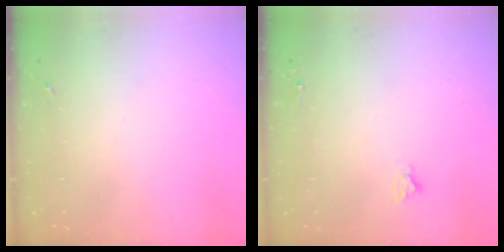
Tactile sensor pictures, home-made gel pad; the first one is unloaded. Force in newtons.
{"total": 2.7, "press": 2.7, "slide": 0.2}